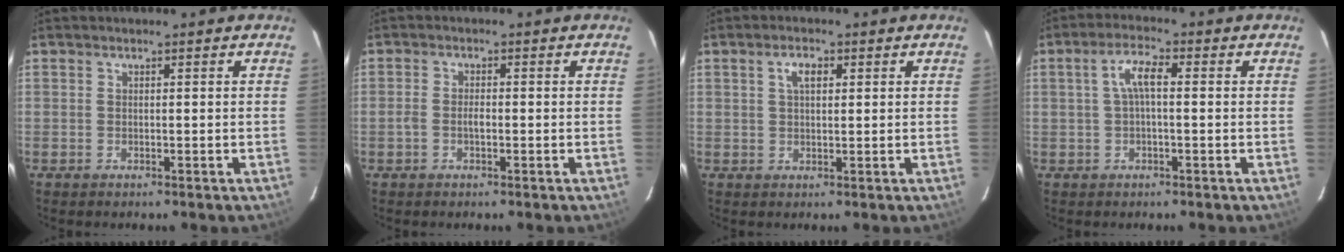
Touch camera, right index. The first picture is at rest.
{"total": 1.9, "force": [-0.8, 0.8, 1.5], "torque": [-0.032, 0.006, -0.016]}
{"total": 3.1, "force": [1.1, 1.6, 2.5], "torque": [-0.045, 0.010, 0.020]}
{"total": 4.5, "force": [0.3, 1.4, 4.3], "torque": [-0.084, 0.014, 0.007]}